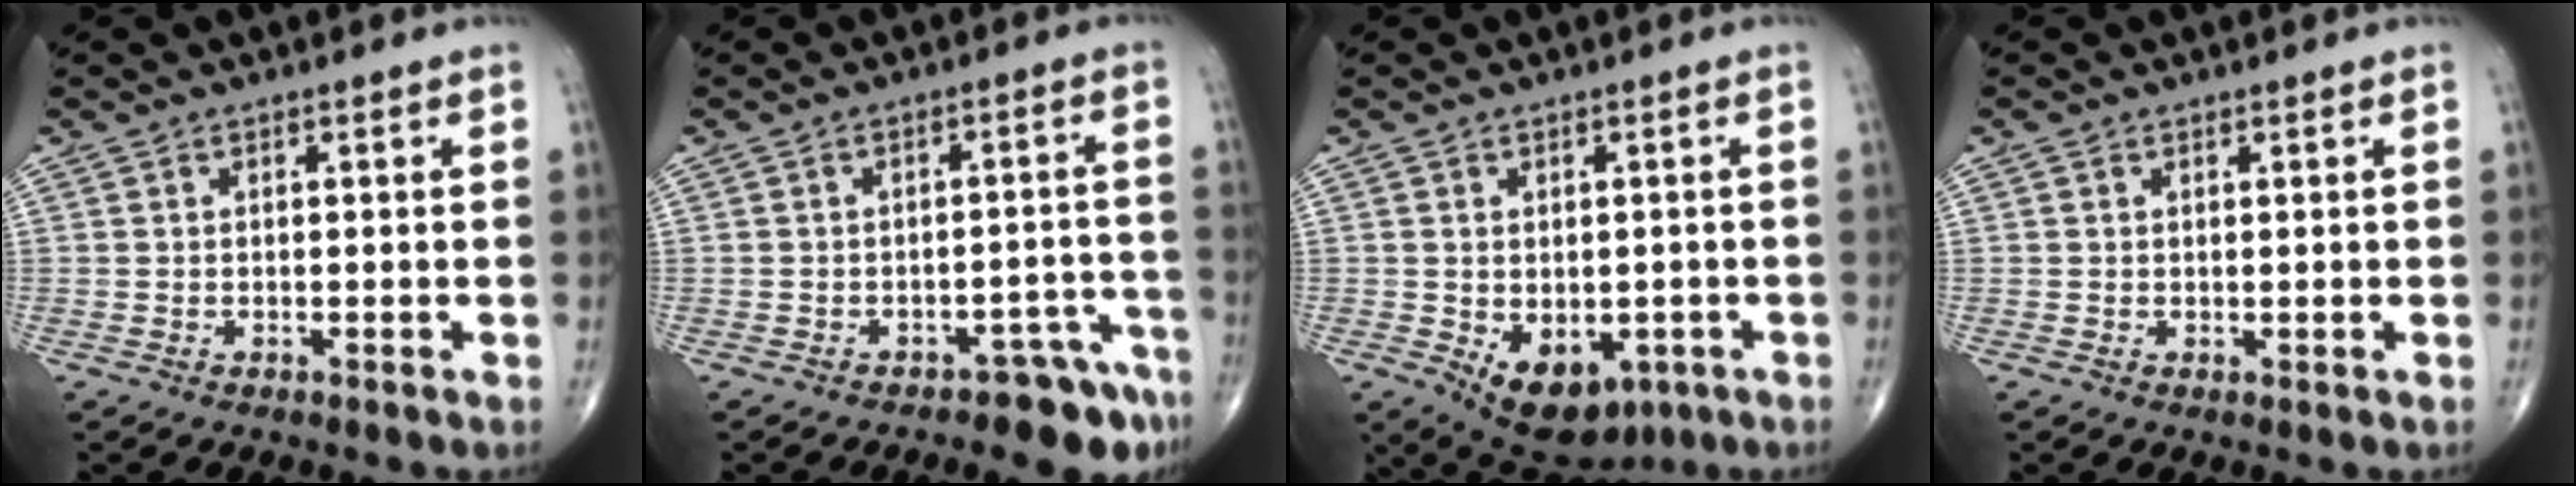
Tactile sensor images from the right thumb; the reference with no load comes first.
{"total": 7.7, "force": [-5.8, 3.0, 4.1], "torque": [-0.027, 0.055, -0.075]}
{"total": 11.1, "force": [-3.9, 7.1, 7.6], "torque": [-0.088, -0.002, -0.038]}
{"total": 0.6, "force": [0.4, 0.5, 0.2], "torque": [0.000, -0.003, 0.004]}